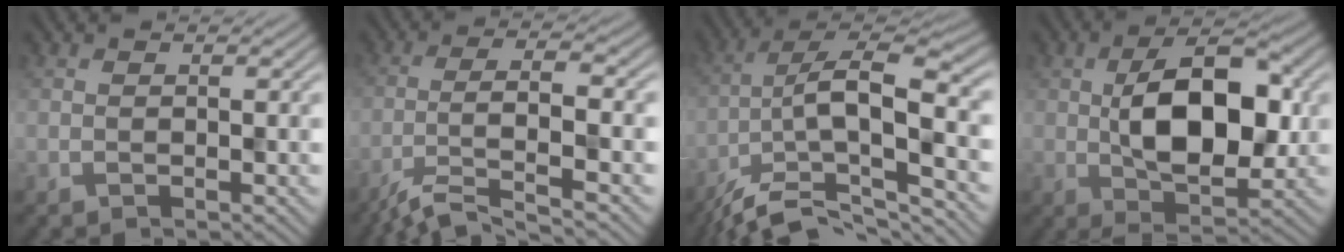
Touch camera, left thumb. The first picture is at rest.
{"total": 8.2, "force": [-5.7, 1.1, 5.8], "torque": [-0.088, 0.013, -0.110]}
{"total": 14.1, "force": [-7.8, 4.1, 11.1], "torque": [-0.206, -0.006, -0.136]}
{"total": 10.9, "force": [0.3, 5.6, 9.4], "torque": [-0.159, 0.005, 0.007]}